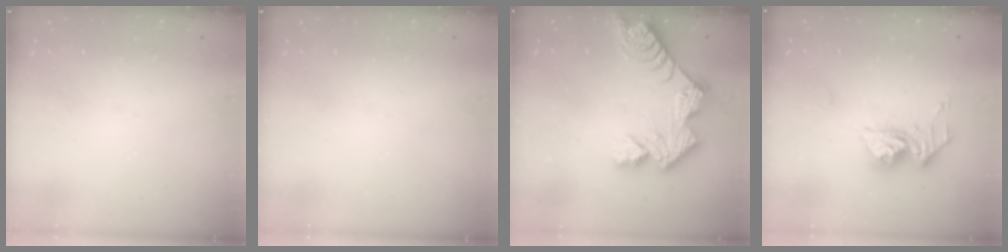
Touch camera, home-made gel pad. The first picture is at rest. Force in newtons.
{"total": 0.0}
{"total": 11.9, "press": 11.8, "slide": 1.0}
{"total": 12.3, "press": 12.3, "slide": 1.4}